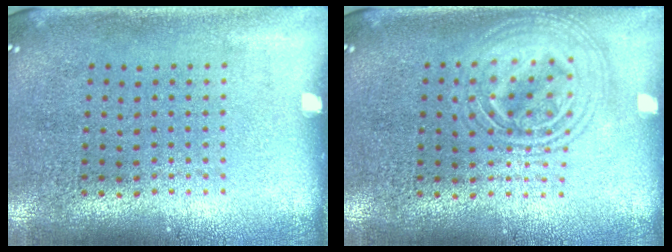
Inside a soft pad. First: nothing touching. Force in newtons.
{"total": 2.6, "press": 2.6, "slide": 0.3}